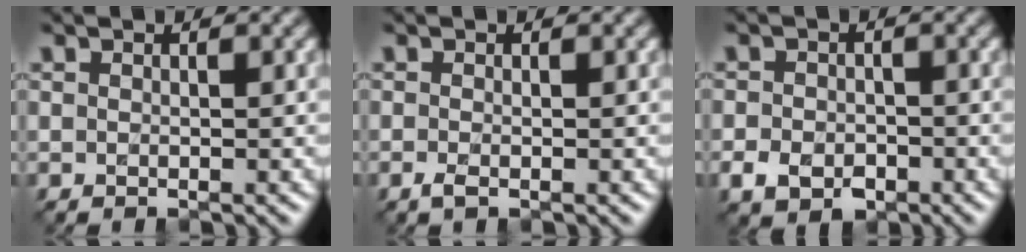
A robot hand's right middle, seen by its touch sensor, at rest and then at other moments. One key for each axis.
{"total": 0.9, "fx": -0.6, "fy": 0.1, "fz": 0.7, "tx": -0.018, "ty": -0.005, "tz": -0.012}
{"total": 3.7, "fx": -1.9, "fy": 2.6, "fz": 1.9, "tx": -0.036, "ty": -0.012, "tz": -0.037}